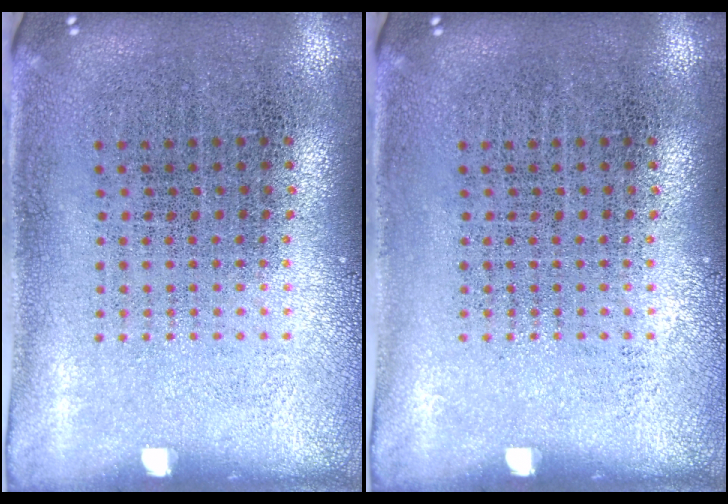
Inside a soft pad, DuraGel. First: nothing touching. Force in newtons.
{"total": 0.0}